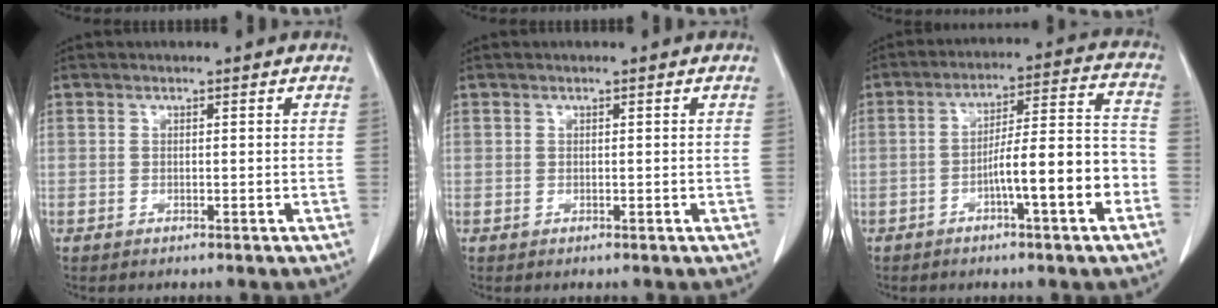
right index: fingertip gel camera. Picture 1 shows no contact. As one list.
[{"total": 0.0}, {"total": 11.6, "force": [-4.4, 0.9, 10.7], "torque": [-0.162, 0.024, -0.066]}]